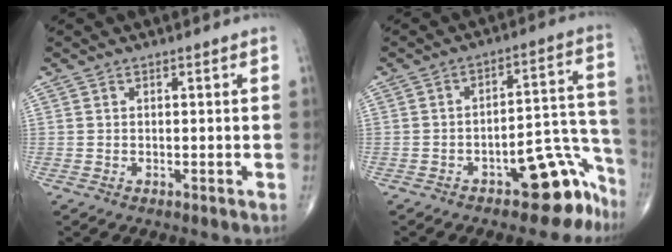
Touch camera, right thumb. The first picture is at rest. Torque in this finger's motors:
{"motor_torque": [3.58, 1.43, 1.56, -1.23, 0.41]}